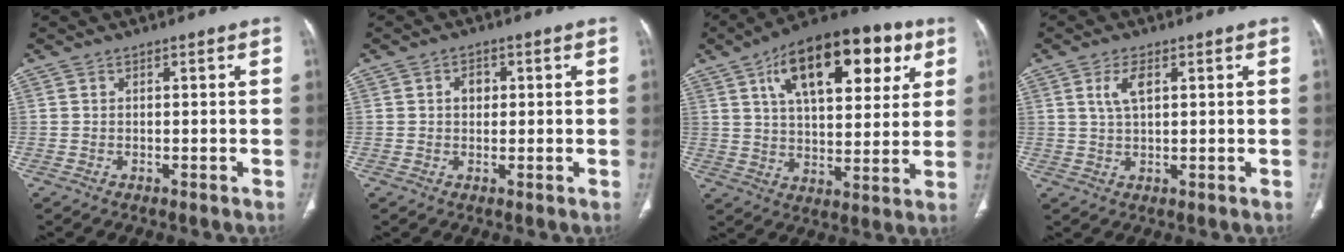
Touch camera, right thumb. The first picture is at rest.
{"total": 2.6, "force": [0.5, 2.0, 1.6], "torque": [-0.014, 0.003, 0.007]}
{"total": 23.4, "force": [9.9, 11.3, 17.9], "torque": [-0.240, -0.003, 0.156]}
{"total": 4.1, "force": [1.5, 1.8, 3.4], "torque": [-0.069, 0.002, 0.033]}